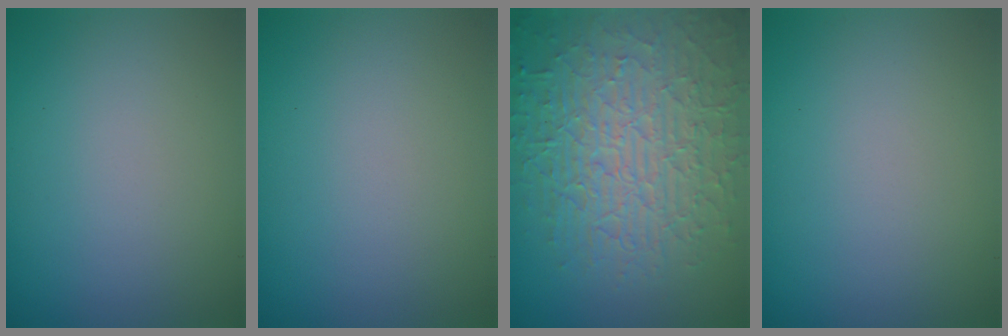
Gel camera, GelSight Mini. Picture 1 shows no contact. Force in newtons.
{"total": 0.0}
{"total": 9.1, "press": 6.3, "slide": 6.6}
{"total": 0.0}